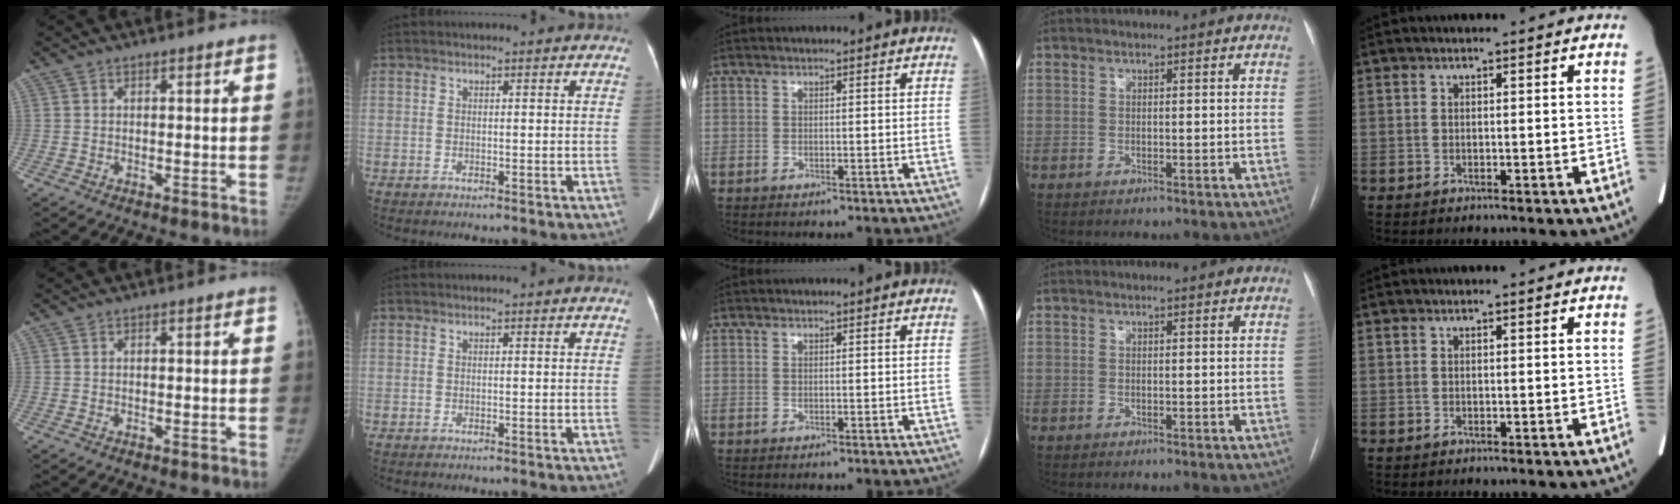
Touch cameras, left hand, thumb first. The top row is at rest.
{}